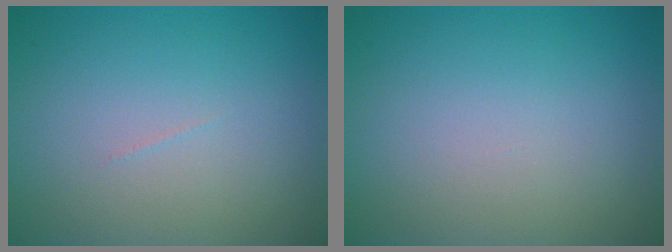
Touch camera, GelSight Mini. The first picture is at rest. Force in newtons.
{"total": 0.0}